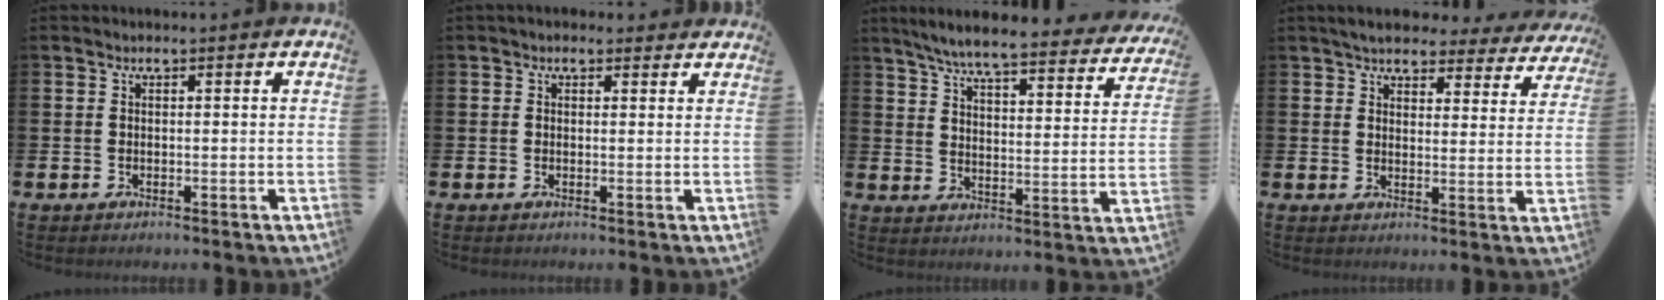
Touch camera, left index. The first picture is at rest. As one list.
[{"total": 1.1, "force": [0.9, 0.7, 0.2], "torque": [0.006, 0.005, 0.014]}, {"total": 6.5, "force": [5.9, 0.3, 2.6], "torque": [-0.071, -0.046, 0.094]}, {"total": 4.8, "force": [4.6, 1.3, 0.9], "torque": [-0.033, -0.024, 0.078]}]